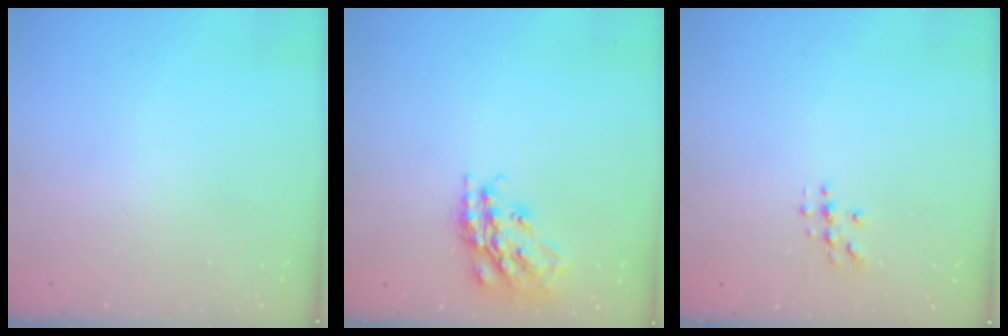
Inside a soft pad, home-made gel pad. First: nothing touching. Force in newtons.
{"total": 17.8, "press": 17.8, "slide": 1.3}
{"total": 2.7, "press": 2.7, "slide": 0.3}